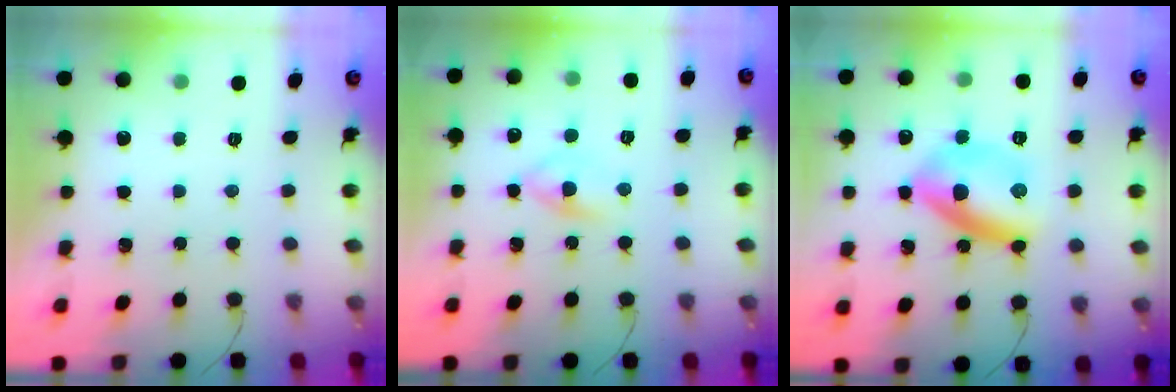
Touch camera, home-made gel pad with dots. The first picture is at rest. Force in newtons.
{"total": 4.1, "press": 4.0, "slide": 1.1}
{"total": 12.4, "press": 12.4, "slide": 0.2}